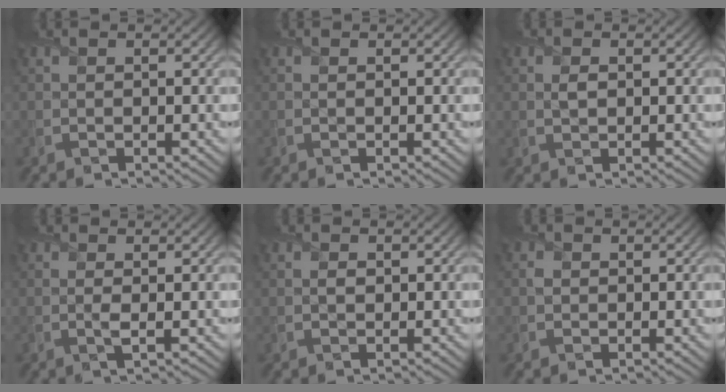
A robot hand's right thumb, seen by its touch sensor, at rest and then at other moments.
{"total": 0.0}
{"total": 0.9, "force": [0.0, 0.7, 0.5], "torque": [-0.010, -0.002, 0.003]}
{"total": 1.0, "force": [-0.2, 0.2, 0.9], "torque": [-0.017, -0.001, -0.005]}
{"total": 0.7, "force": [-0.1, 0.6, 0.3], "torque": [-0.003, -0.002, -0.001]}
{"total": 0.8, "force": [-0.1, 0.8, 0.2], "torque": [-0.003, -0.003, -0.003]}